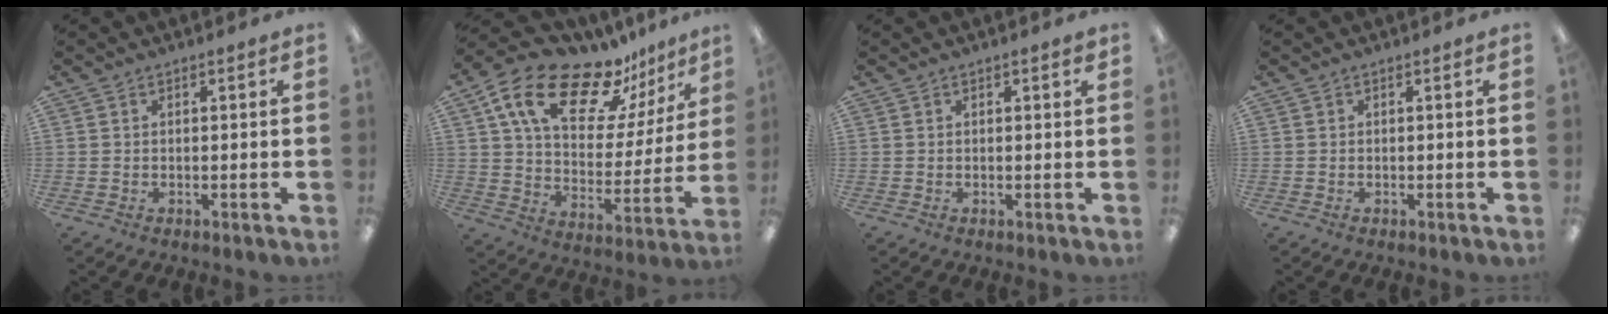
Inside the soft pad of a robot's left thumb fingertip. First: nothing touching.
{"total": 19.6, "force": [13.6, 9.3, 10.5], "torque": [-0.190, -0.078, 0.239]}
{"total": 0.7, "force": [0.5, 0.3, 0.4], "torque": [-0.009, 0.003, 0.008]}
{"total": 0.0}